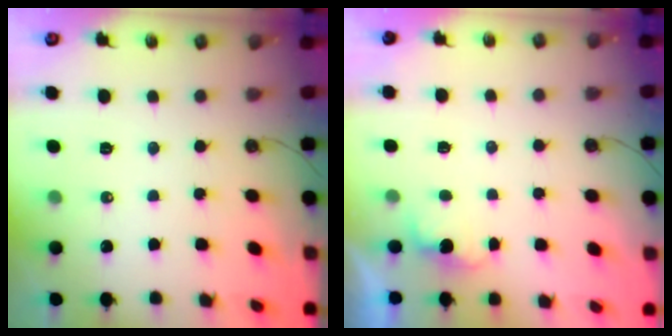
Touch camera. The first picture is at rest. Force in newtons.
{"total": 1.8, "press": 1.6, "slide": 0.8}